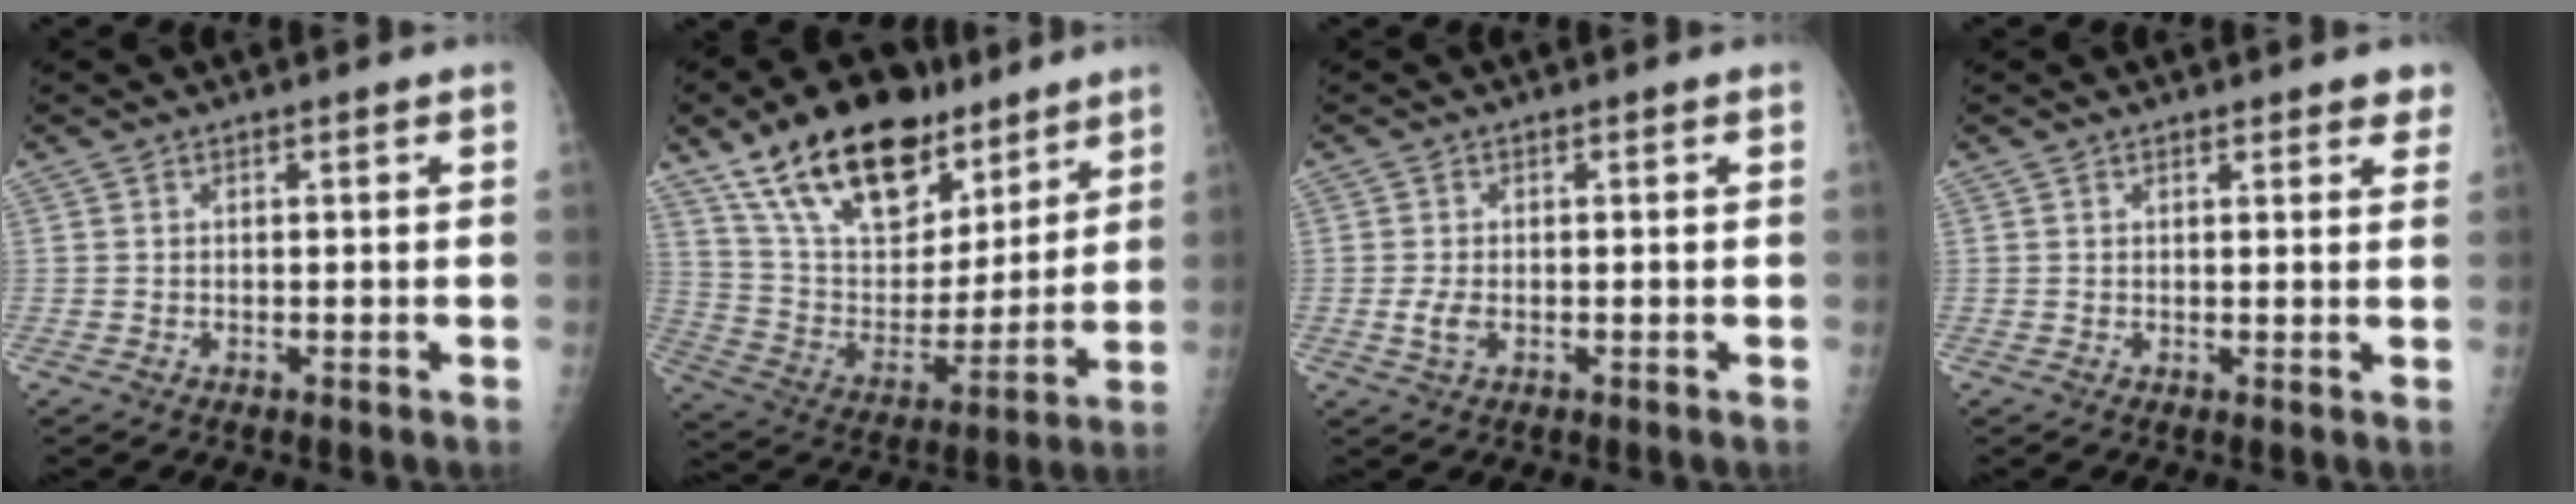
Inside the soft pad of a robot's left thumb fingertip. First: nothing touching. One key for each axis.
{"total": 23.7, "fx": 15.3, "fy": 12.4, "fz": 13.2, "tx": -0.188, "ty": -0.046, "tz": 0.274}
{"total": 2.4, "fx": -0.4, "fy": 1.4, "fz": 1.9, "tx": -0.041, "ty": -0.004, "tz": -0.008}
{"total": 3.3, "fx": 2.6, "fy": 1.2, "fz": 1.6, "tx": 0.008, "ty": -0.006, "tz": 0.027}